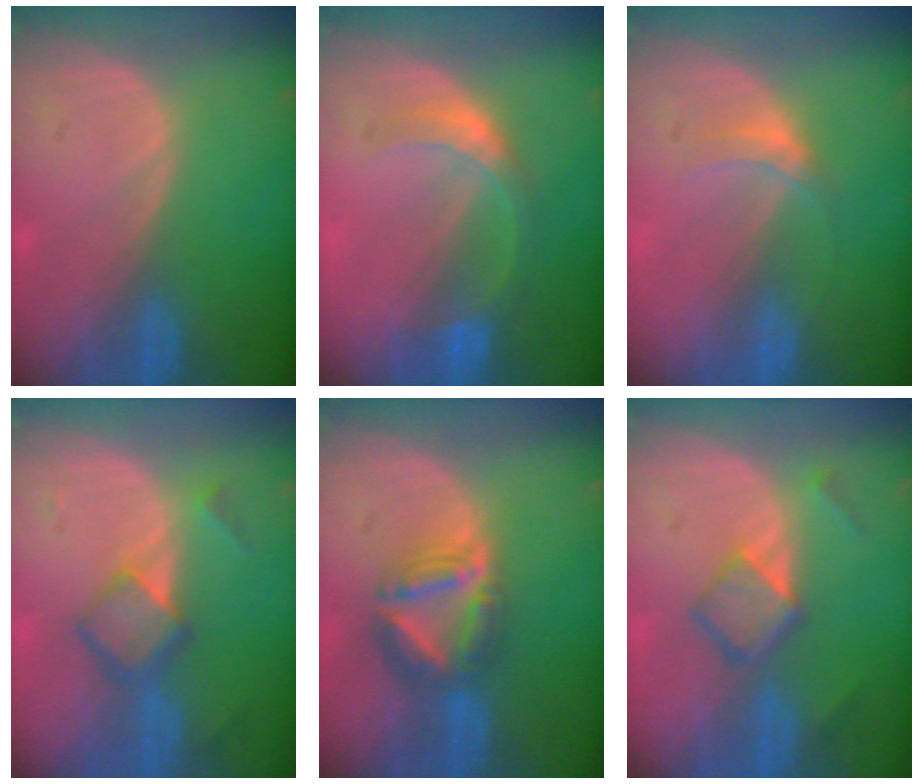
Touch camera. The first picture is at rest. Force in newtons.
{"total": 5.5, "press": 5.2, "slide": 2.0}
{"total": 2.9, "press": 2.5, "slide": 1.5}
{"total": 6.0, "press": 5.1, "slide": 3.1}
{"total": 7.7, "press": 6.7, "slide": 3.7}
{"total": 5.1, "press": 4.7, "slide": 1.9}